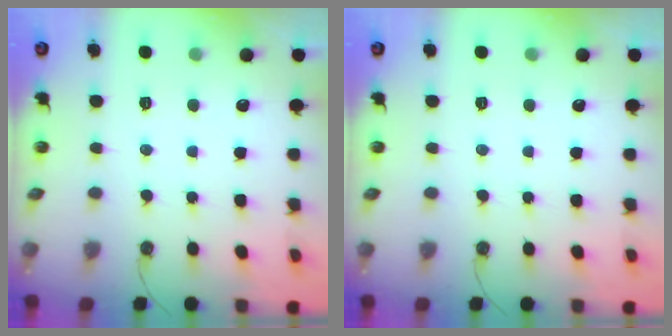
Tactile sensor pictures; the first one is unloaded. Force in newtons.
{"total": 0.0}